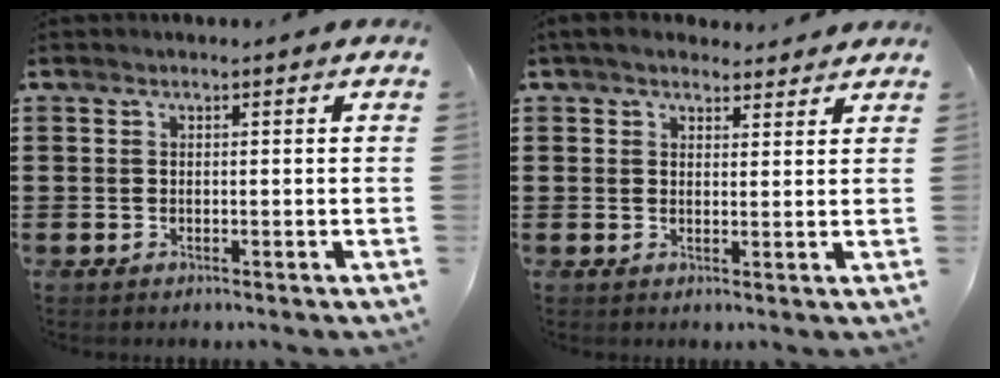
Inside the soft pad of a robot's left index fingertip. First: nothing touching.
{"total": 3.7, "force": [3.2, 1.6, 1.0], "torque": [-0.029, -0.002, 0.061]}